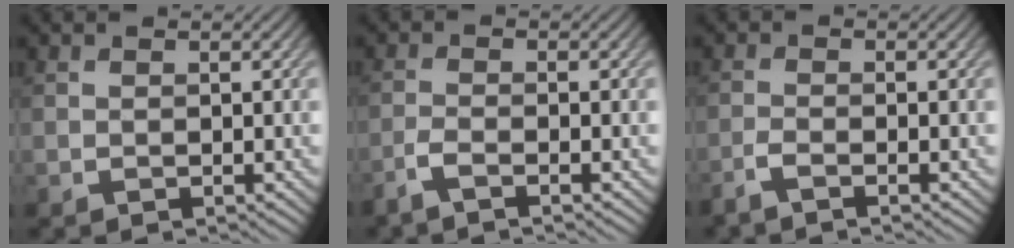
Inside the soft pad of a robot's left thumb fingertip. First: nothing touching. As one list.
[{"total": 2.5, "force": [-1.8, 0.4, 1.8], "torque": [-0.035, -0.002, -0.049]}, {"total": 2.2, "force": [-1.6, 0.3, 1.5], "torque": [-0.029, -0.003, -0.045]}]